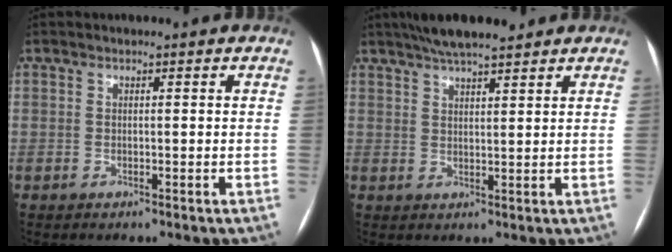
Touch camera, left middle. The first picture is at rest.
{"total": 8.5, "force": [6.9, 1.2, 4.7], "torque": [-0.072, 0.026, 0.110]}